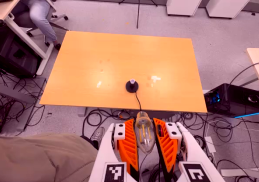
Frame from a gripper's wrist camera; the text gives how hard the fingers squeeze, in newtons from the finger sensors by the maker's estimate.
{"total": 19.8, "left": 22.0, "right": 17.6}